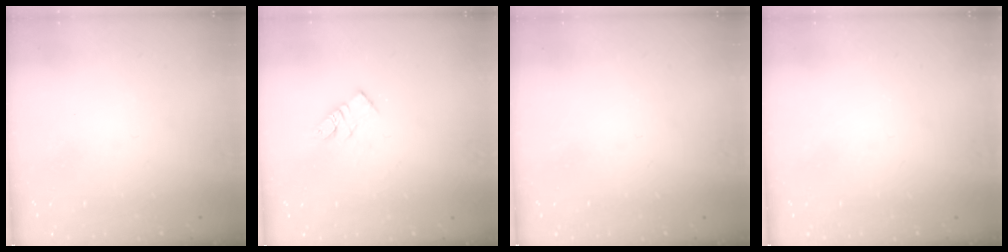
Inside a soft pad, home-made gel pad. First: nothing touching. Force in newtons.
{"total": 7.5, "press": 7.4, "slide": 0.4}
{"total": 0.0}
{"total": 0.0}